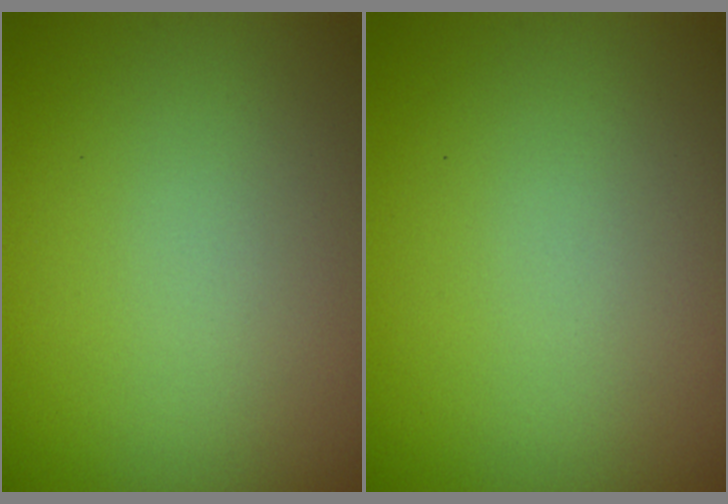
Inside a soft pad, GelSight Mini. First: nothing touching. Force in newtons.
{"total": 0.0}